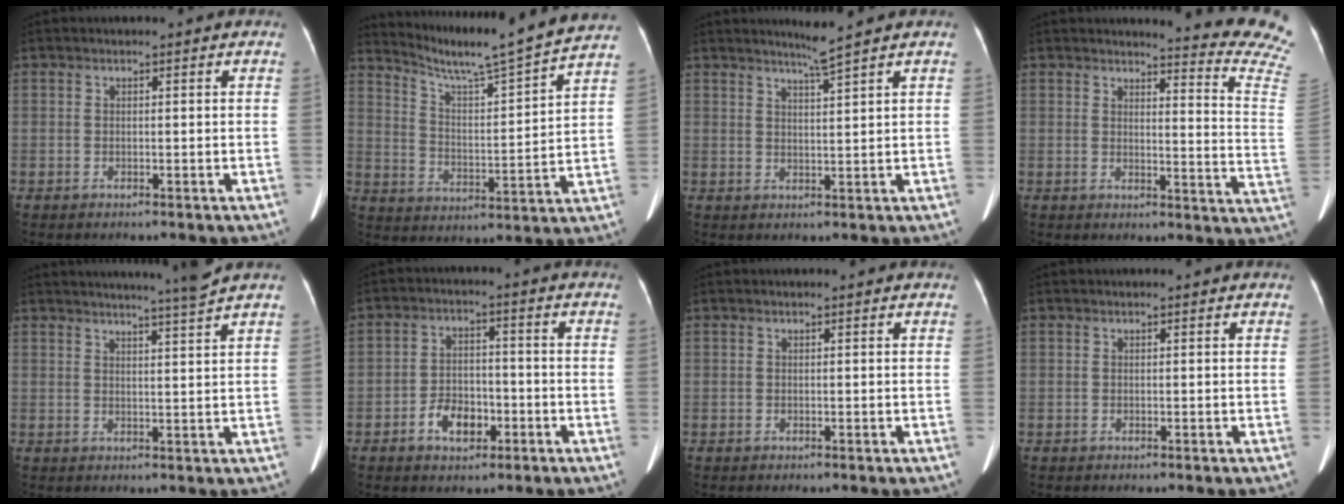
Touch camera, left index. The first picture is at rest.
{"total": 15.8, "force": [14.6, -2.1, 5.8], "torque": [-0.112, -0.029, 0.214]}
{"total": 2.9, "force": [2.3, -1.4, 1.0], "torque": [-0.025, -0.016, 0.049]}
{"total": 15.3, "force": [14.8, -1.5, 3.2], "torque": [-0.032, -0.154, 0.137]}
{"total": 6.0, "force": [5.2, -2.2, 2.0], "torque": [-0.035, -0.015, 0.075]}
{"total": 5.8, "force": [-2.9, 3.5, 3.6], "torque": [-0.069, 0.010, -0.045]}
{"total": 0.0}
{"total": 0.0}